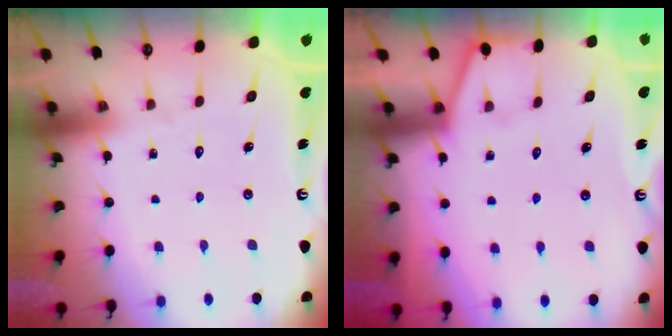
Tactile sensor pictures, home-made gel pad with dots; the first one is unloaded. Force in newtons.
{"total": 1.5, "press": 1.4, "slide": 0.2}